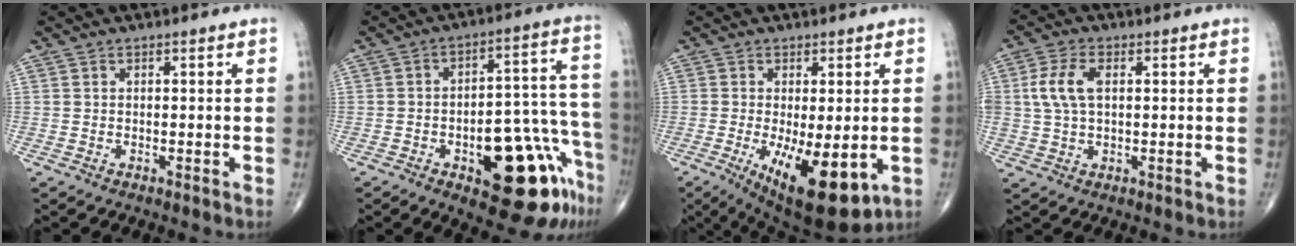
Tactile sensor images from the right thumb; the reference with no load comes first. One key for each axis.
{"total": 19.4, "fx": -9.5, "fy": 7.4, "fz": 15.2, "tx": -0.137, "ty": 0.080, "tz": -0.114}
{"total": 14.2, "fx": -4.0, "fy": 5.4, "fz": 12.5, "tx": -0.189, "ty": -0.025, "tz": -0.043}
{"total": 6.8, "fx": 1.2, "fy": 3.8, "fz": 5.6, "tx": -0.127, "ty": 0.009, "tz": 0.024}